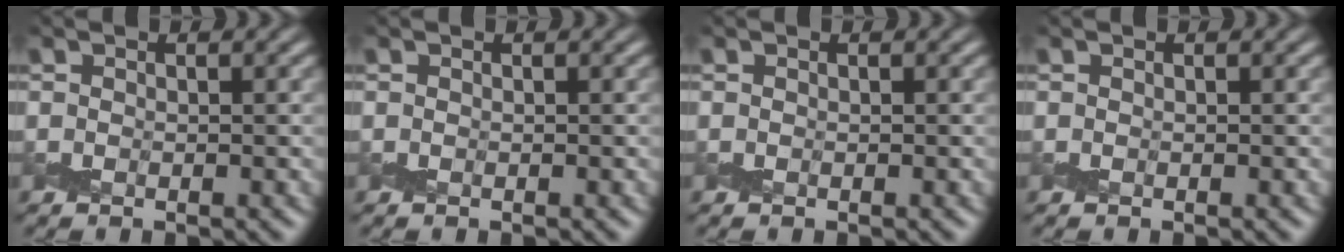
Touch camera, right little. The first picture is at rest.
{"total": 0.0}
{"total": 0.0}
{"total": 0.0}